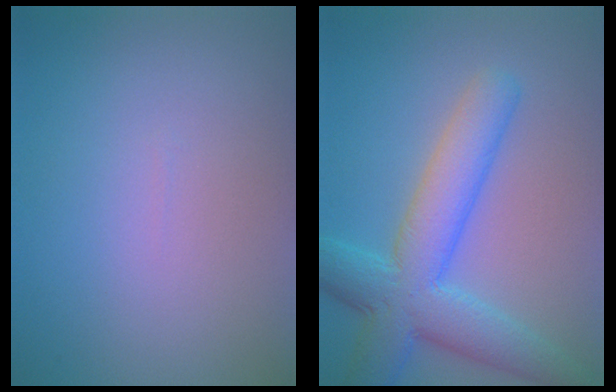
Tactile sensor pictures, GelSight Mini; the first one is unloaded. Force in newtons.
{"total": 7.5, "press": 7.5, "slide": 0.1}